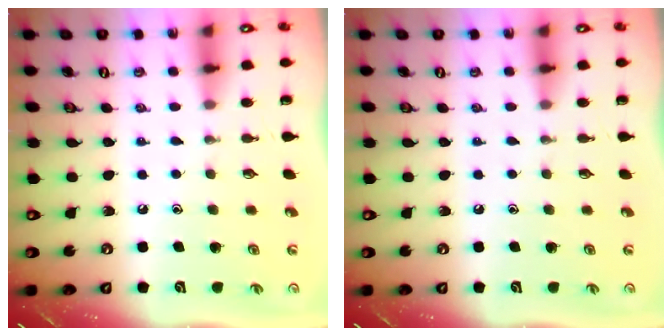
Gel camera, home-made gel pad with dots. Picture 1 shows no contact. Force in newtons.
{"total": 0.0}